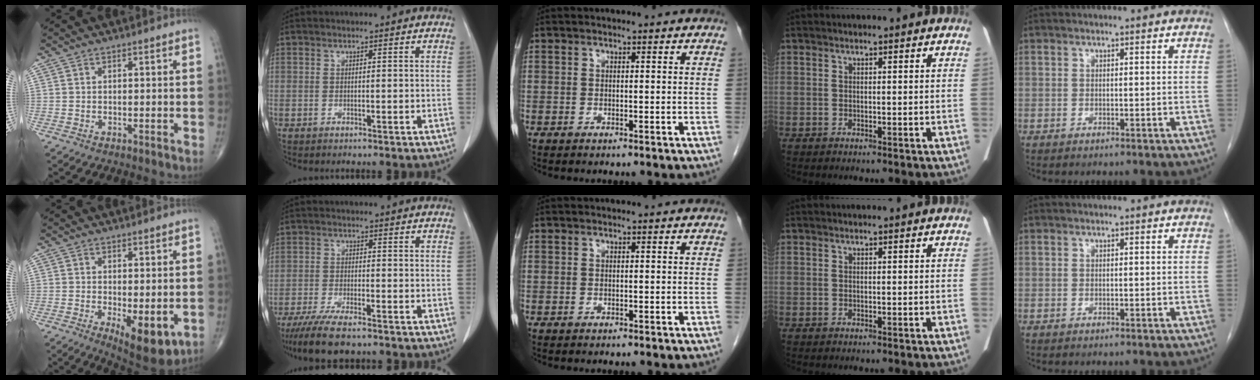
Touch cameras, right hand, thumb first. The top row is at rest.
{"thumb": {"total": 8.9, "force": [-2.1, 3.7, 7.8], "torque": [-0.107, -0.022, -0.022]}, "index": {"total": 8.5, "force": [-6.8, 1.5, 4.8], "torque": [-0.080, -0.018, -0.109]}}